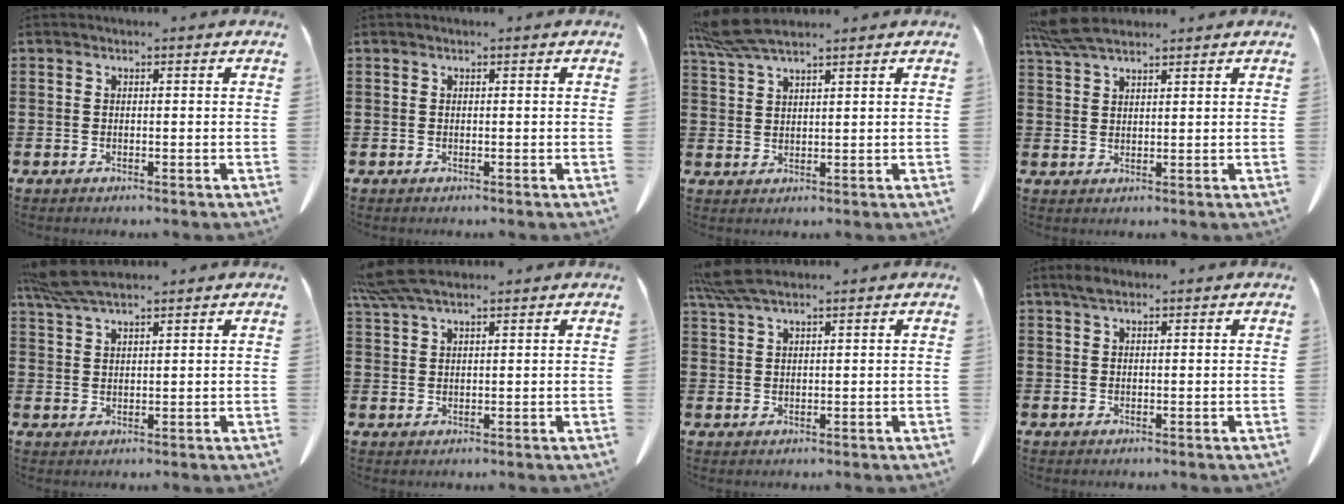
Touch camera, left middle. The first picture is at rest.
{"total": 0.0}
{"total": 6.2, "force": [4.9, 0.8, 3.6], "torque": [-0.090, -0.008, 0.092]}
{"total": 5.7, "force": [4.5, 1.3, 3.3], "torque": [-0.075, -0.003, 0.087]}
{"total": 5.8, "force": [4.6, 0.9, 3.3], "torque": [-0.077, -0.005, 0.088]}
{"total": 5.7, "force": [4.5, 1.0, 3.3], "torque": [-0.077, -0.005, 0.087]}
{"total": 4.9, "force": [3.8, 0.6, 3.0], "torque": [-0.068, -0.004, 0.072]}
{"total": 1.7, "force": [1.2, 0.8, 0.9], "torque": [-0.023, 0.003, 0.023]}